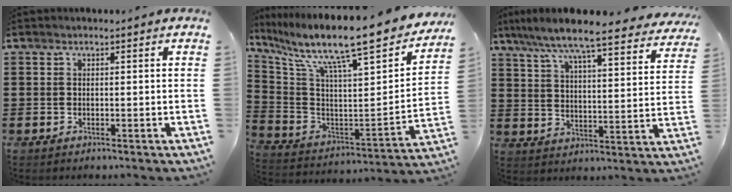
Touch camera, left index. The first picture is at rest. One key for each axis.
{"total": 12.9, "fx": 10.2, "fy": 1.0, "fz": 7.8, "tx": -0.153, "ty": -0.084, "tz": 0.155}
{"total": 7.7, "fx": 6.9, "fy": -0.3, "fz": 3.4, "tx": -0.097, "ty": -0.045, "tz": 0.113}